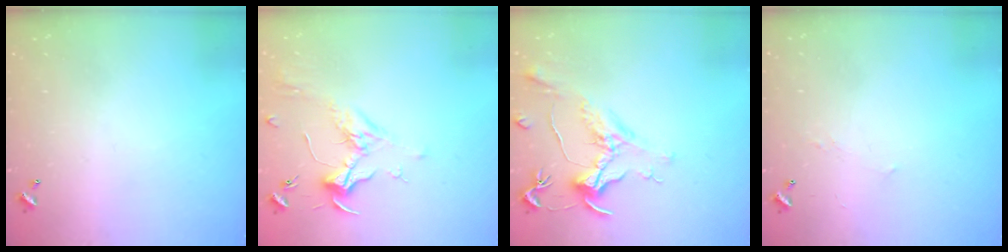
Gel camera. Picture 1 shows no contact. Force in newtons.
{"total": 1.8, "press": 1.7, "slide": 0.7}
{"total": 1.5, "press": 1.2, "slide": 0.9}
{"total": 2.9, "press": 2.8, "slide": 0.4}